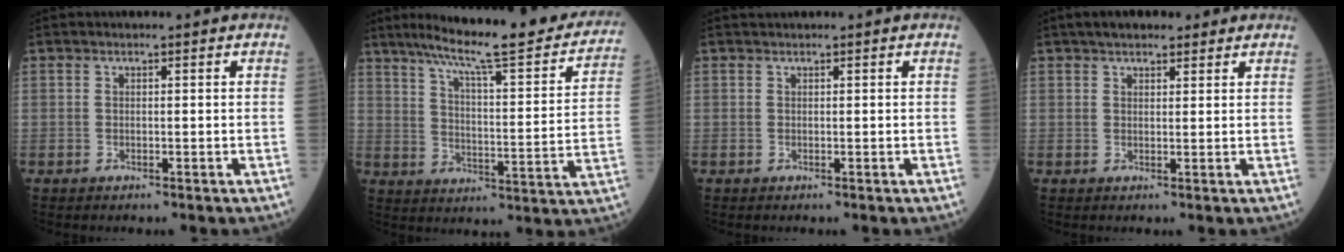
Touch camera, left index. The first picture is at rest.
{"total": 25.4, "force": [21.4, 2.6, 13.5], "torque": [-0.198, -0.022, 0.280]}
{"total": 0.5, "force": [0.5, -0.1, 0.0], "torque": [-0.005, 0.010, 0.013]}
{"total": 6.2, "force": [4.9, 2.2, 3.2], "torque": [-0.041, 0.032, 0.076]}